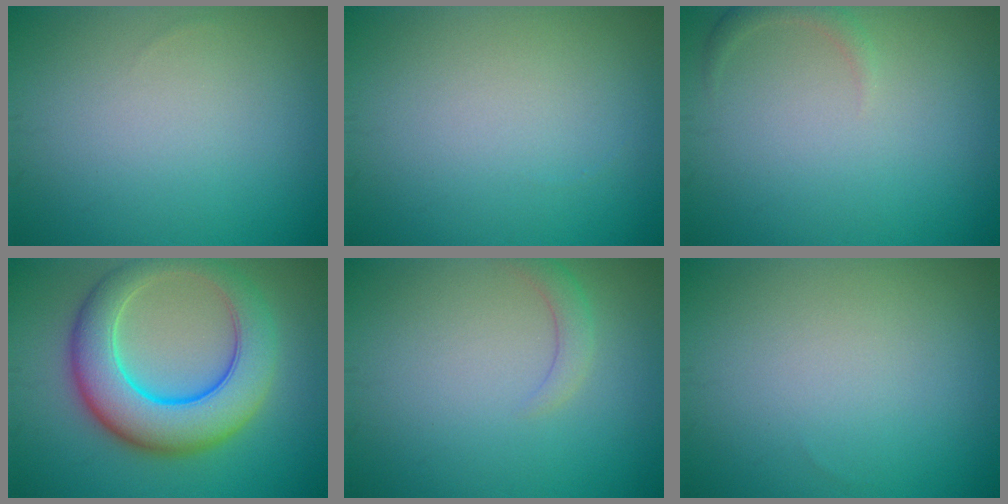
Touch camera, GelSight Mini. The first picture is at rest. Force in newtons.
{"total": 0.0}
{"total": 1.3, "press": 1.2, "slide": 0.2}
{"total": 9.0, "press": 9.0, "slide": 0.3}
{"total": 1.5, "press": 1.5, "slide": 0.2}
{"total": 0.0}